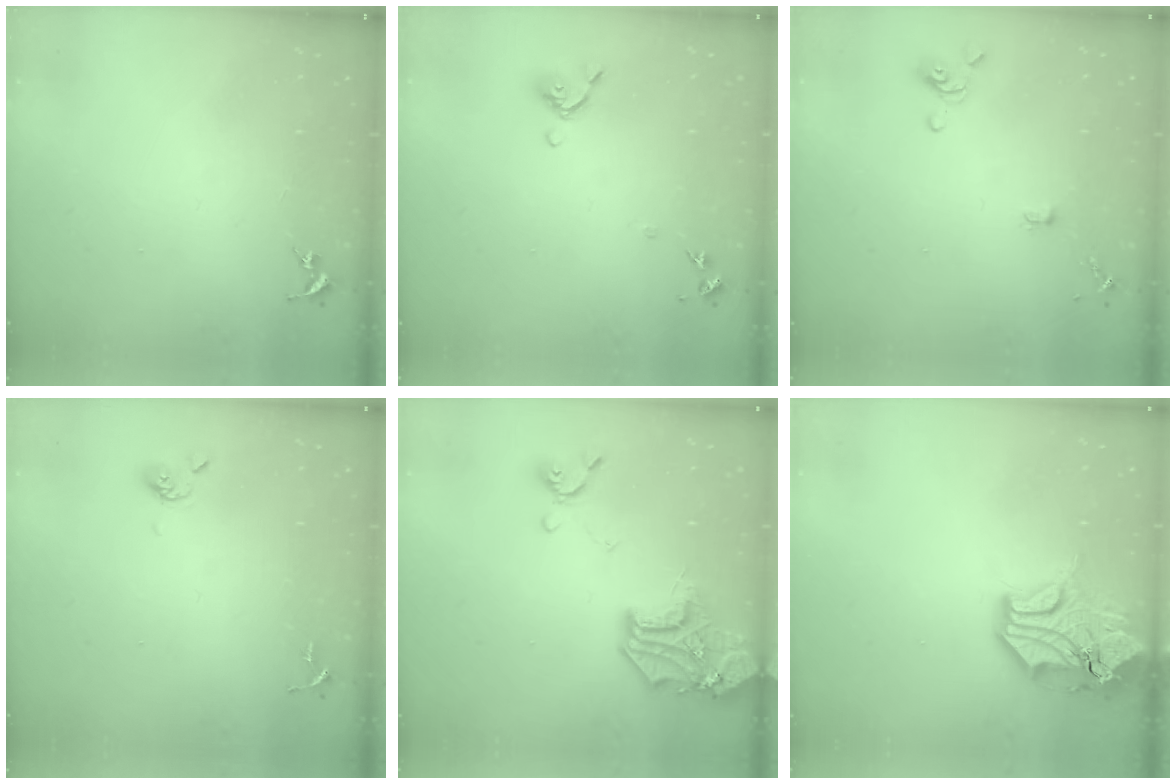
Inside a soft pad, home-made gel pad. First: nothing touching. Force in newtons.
{"total": 7.9, "press": 7.8, "slide": 1.5}
{"total": 4.0, "press": 3.9, "slide": 0.9}
{"total": 4.4, "press": 4.3, "slide": 0.8}
{"total": 17.6, "press": 17.6, "slide": 1.5}
{"total": 17.9, "press": 17.7, "slide": 2.6}